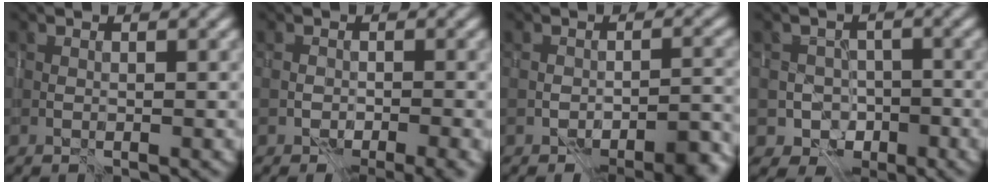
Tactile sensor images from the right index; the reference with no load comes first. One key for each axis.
{"total": 3.0, "fx": -2.0, "fy": 1.2, "fz": 1.9, "tx": -0.023, "ty": -0.009, "tz": -0.028}
{"total": 4.0, "fx": -3.1, "fy": 1.2, "fz": 2.2, "tx": -0.030, "ty": 0.000, "tz": -0.041}
{"total": 3.9, "fx": -2.0, "fy": 3.3, "fz": 0.4, "tx": 0.017, "ty": 0.004, "tz": -0.040}